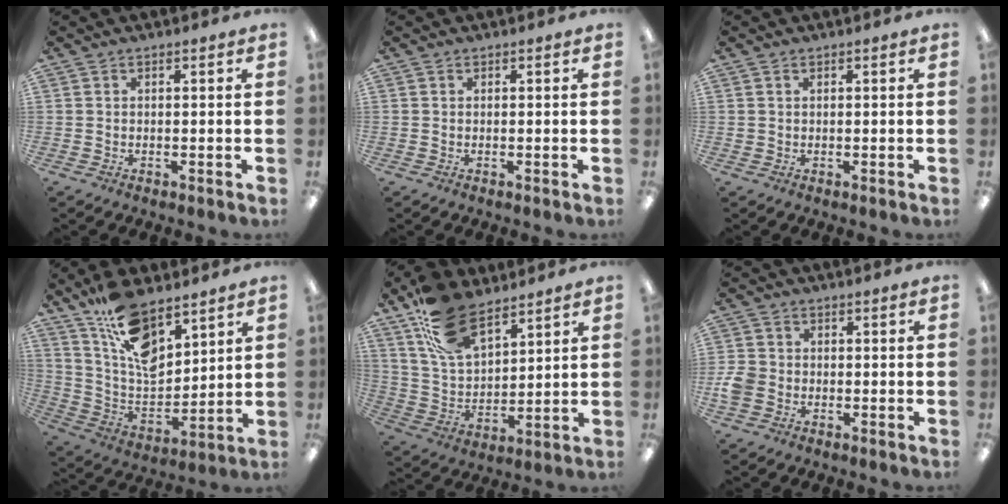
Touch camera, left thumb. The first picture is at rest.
{"total": 0.0}
{"total": 0.8, "force": [0.4, 0.7, 0.2], "torque": [-0.006, 0.002, 0.007]}
{"total": 14.9, "force": [10.0, 7.0, 8.6], "torque": [-0.159, -0.059, 0.186]}
{"total": 16.4, "force": [10.7, 8.8, 8.9], "torque": [-0.176, -0.037, 0.205]}
{"total": 4.9, "force": [-1.3, 4.1, 2.3], "torque": [-0.043, 0.013, -0.021]}